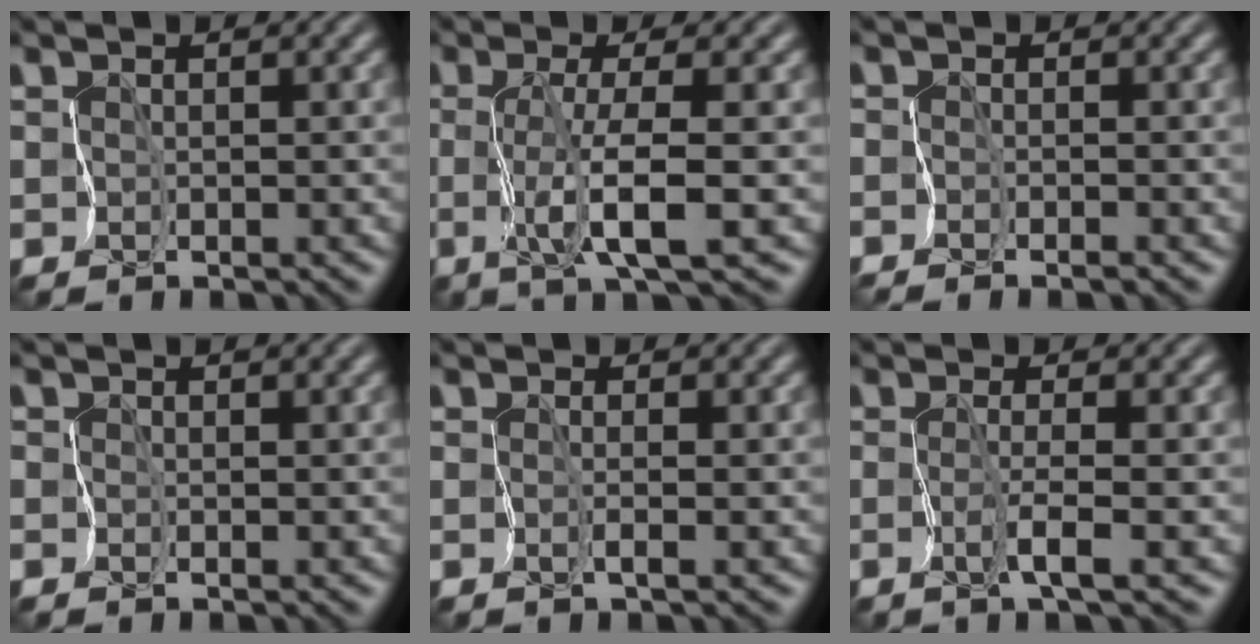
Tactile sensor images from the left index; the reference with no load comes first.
{"total": 4.0, "force": [-0.9, -0.2, 3.9], "torque": [-0.077, -0.006, -0.017]}
{"total": 1.0, "force": [-1.0, -0.3, 0.0], "torque": [-0.004, -0.004, -0.022]}
{"total": 0.8, "force": [0.2, 0.6, 0.6], "torque": [-0.009, -0.002, 0.002]}
{"total": 0.7, "force": [-0.3, -0.4, 0.6], "torque": [-0.019, -0.006, -0.007]}
{"total": 1.6, "force": [-0.7, -0.7, 1.3], "torque": [-0.033, -0.001, -0.018]}